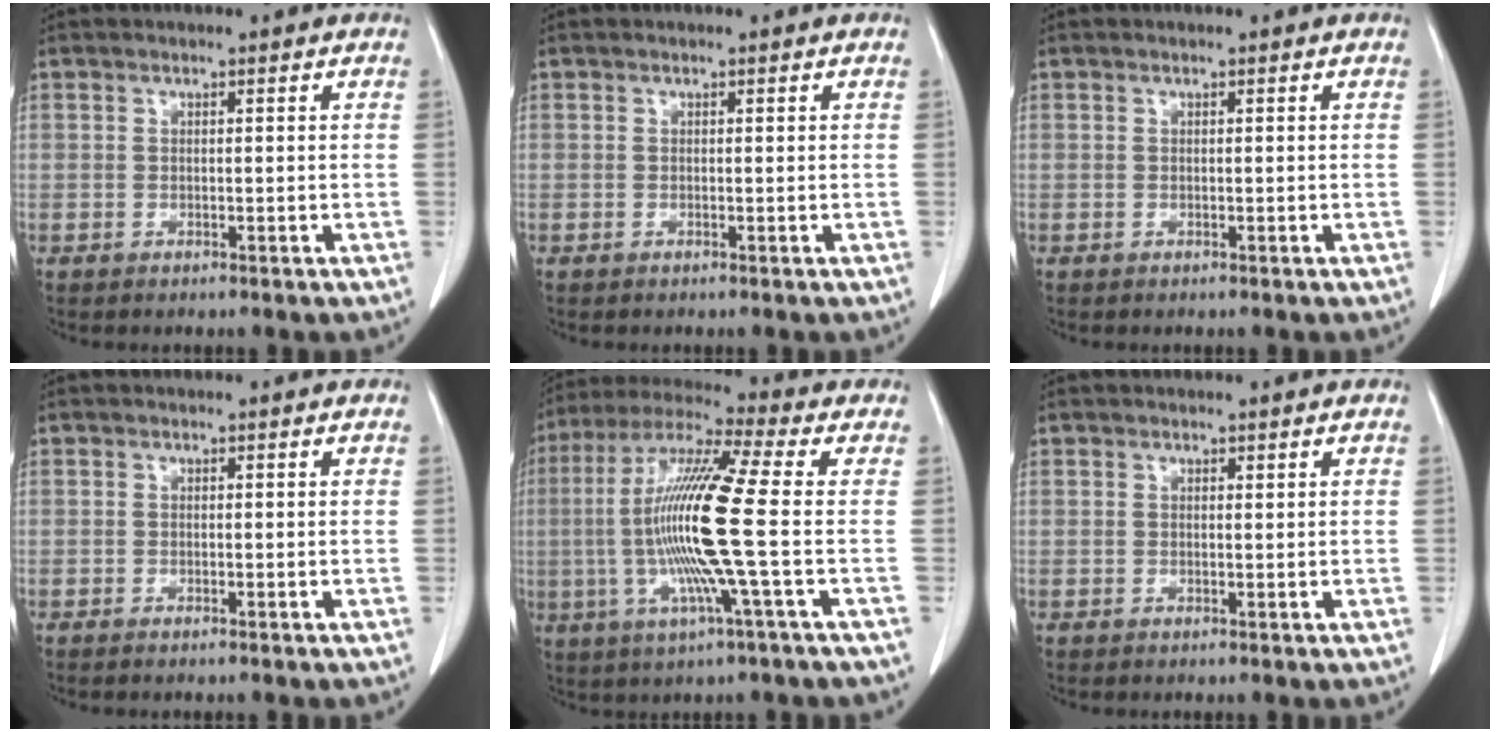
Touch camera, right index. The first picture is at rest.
{"total": 0.0}
{"total": 0.0}
{"total": 0.7, "force": [-0.6, 0.0, 0.4], "torque": [-0.010, -0.002, -0.009]}
{"total": 15.9, "force": [-1.5, -0.8, 15.8], "torque": [-0.322, -0.005, -0.042]}
{"total": 0.0}